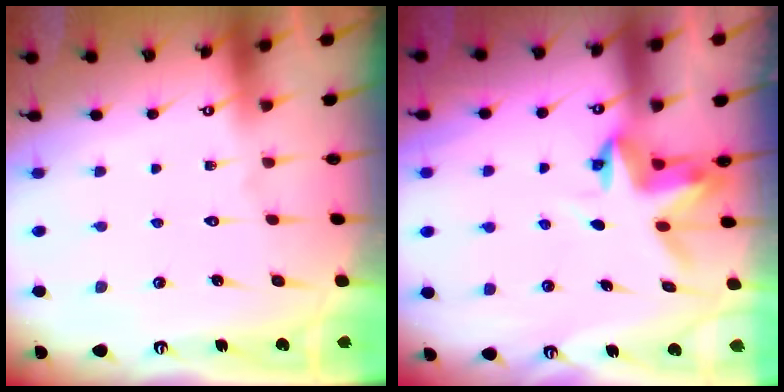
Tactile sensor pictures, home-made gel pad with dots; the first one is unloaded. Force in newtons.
{"total": 3.8, "press": 3.8, "slide": 0.1}